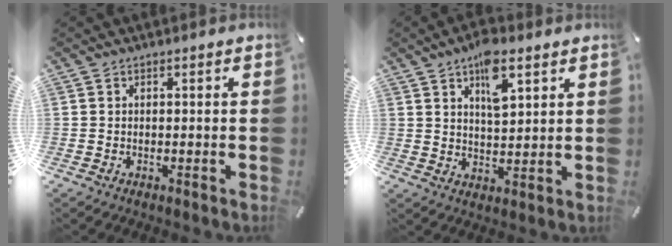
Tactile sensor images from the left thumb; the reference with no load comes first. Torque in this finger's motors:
{"motor_torque": [1.96, 1.94, 1.29, -1.33, 0.35]}